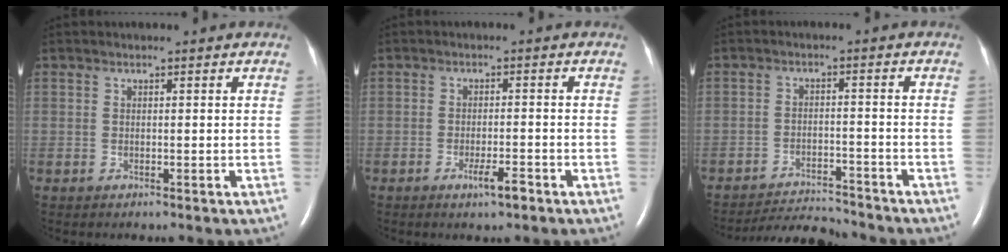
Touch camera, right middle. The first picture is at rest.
{"total": 3.1, "force": [-1.9, 0.4, 2.5], "torque": [-0.045, -0.003, -0.032]}
{"total": 7.2, "force": [-7.2, 0.0, 0.3], "torque": [-0.009, -0.010, -0.122]}